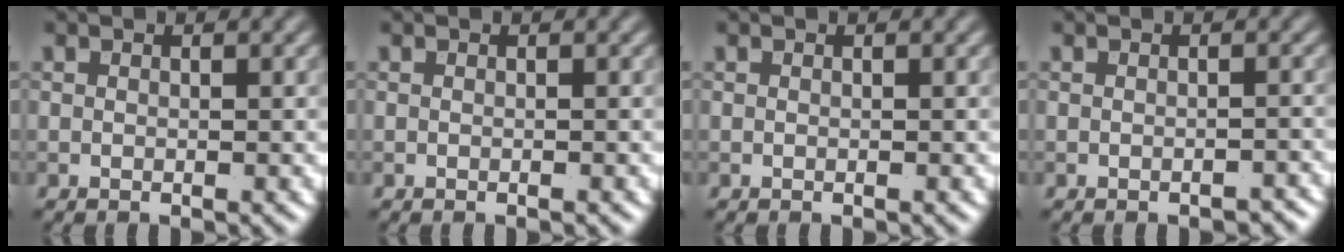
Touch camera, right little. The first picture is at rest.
{"total": 0.0}
{"total": 0.0}
{"total": 1.0, "force": [-0.8, 0.3, 0.4], "torque": [-0.005, 0.001, -0.010]}